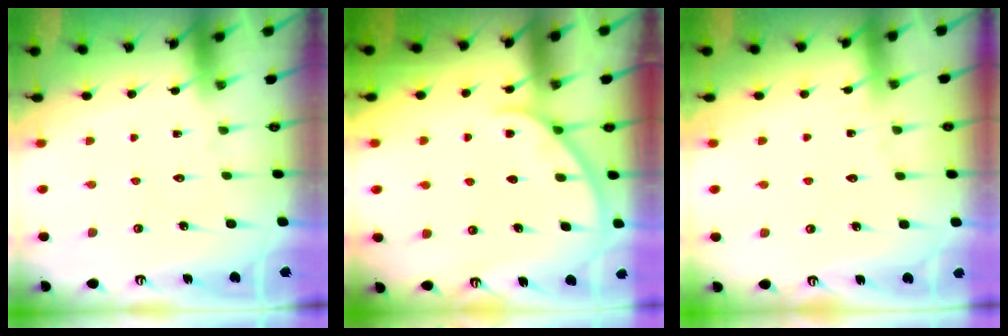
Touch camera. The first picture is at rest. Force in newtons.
{"total": 1.8, "press": 1.8, "slide": 0.2}
{"total": 2.0, "press": 2.0, "slide": 0.2}